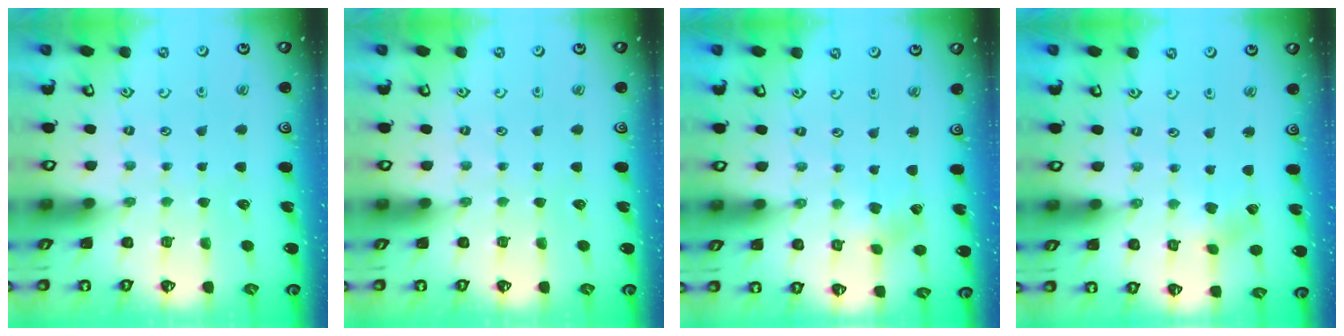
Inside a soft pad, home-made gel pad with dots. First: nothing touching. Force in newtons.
{"total": 0.0}
{"total": 1.6, "press": 1.6, "slide": 0.1}
{"total": 1.6, "press": 1.6, "slide": 0.1}